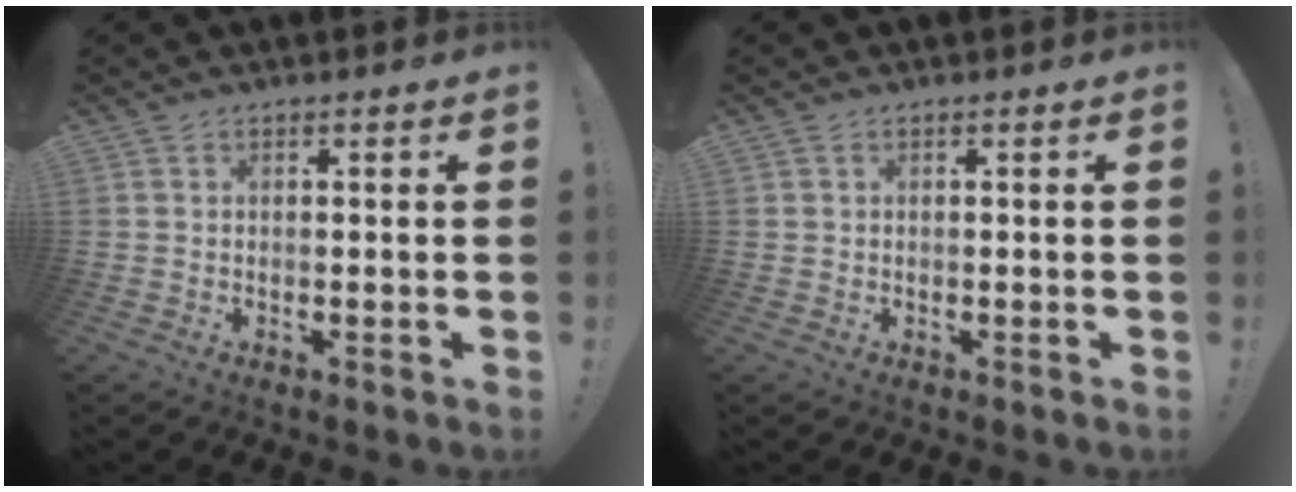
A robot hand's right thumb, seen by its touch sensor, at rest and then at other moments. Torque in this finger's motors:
{"motor_torque": [0.03, 0.00, -0.03, 0.09, 0.01]}